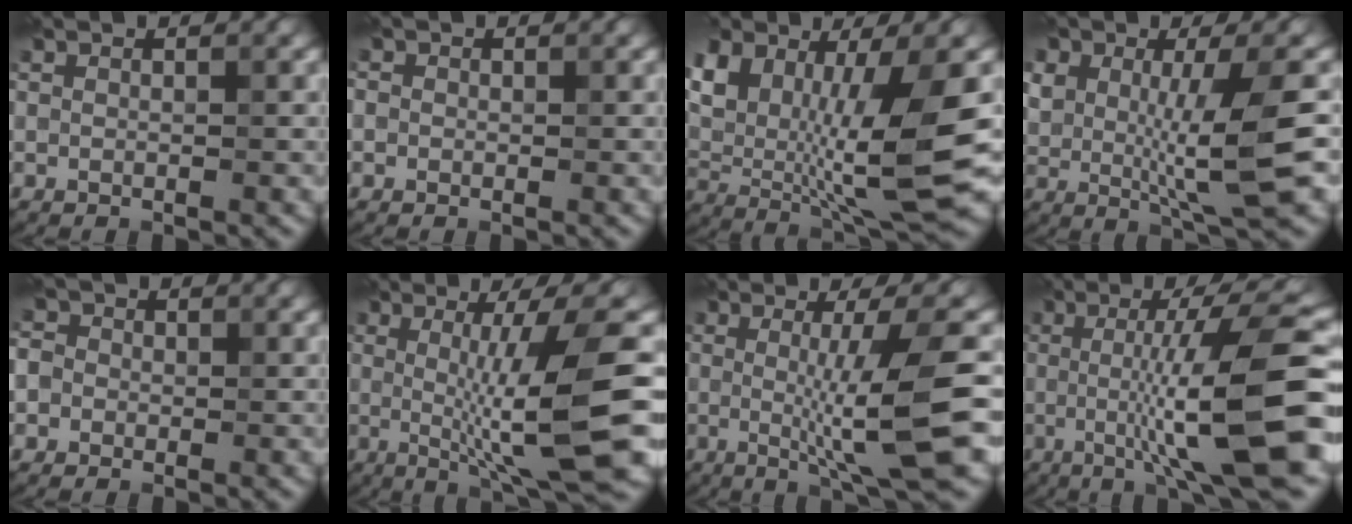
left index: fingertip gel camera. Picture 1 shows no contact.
{"total": 1.0, "force": [0.2, 1.0, 0.2], "torque": [-0.002, -0.001, -0.006]}
{"total": 12.5, "force": [1.0, 5.5, 11.2], "torque": [-0.215, -0.018, 0.020]}
{"total": 7.4, "force": [0.2, 2.5, 6.9], "torque": [-0.122, -0.006, 0.003]}
{"total": 4.1, "force": [0.4, 3.7, 1.6], "torque": [-0.015, 0.026, -0.031]}
{"total": 10.5, "force": [-0.4, 1.6, 10.4], "torque": [-0.136, -0.009, -0.001]}
{"total": 8.4, "force": [-0.4, 1.2, 8.3], "torque": [-0.119, -0.009, 0.000]}
{"total": 11.6, "force": [-1.3, 2.1, 11.3], "torque": [-0.157, 0.000, -0.024]}